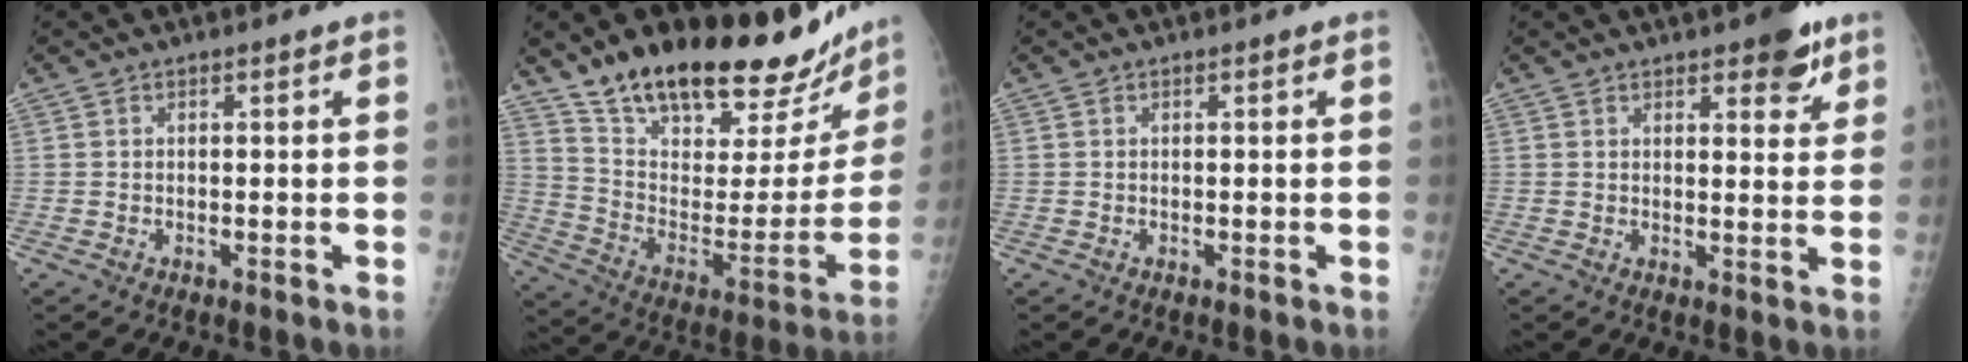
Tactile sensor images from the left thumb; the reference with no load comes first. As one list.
[{"total": 29.4, "force": [23.6, 9.7, 14.7], "torque": [-0.193, -0.104, 0.357]}, {"total": 0.0}, {"total": 6.2, "force": [4.0, 2.5, 4.1], "torque": [-0.028, -0.019, 0.048]}]